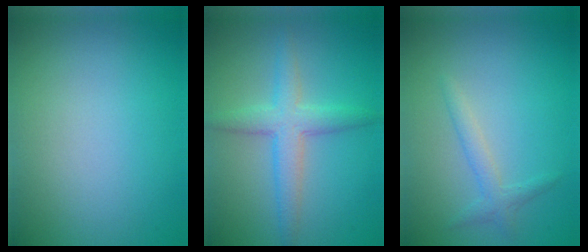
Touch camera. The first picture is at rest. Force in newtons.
{"total": 3.6, "press": 3.6, "slide": 0.1}
{"total": 1.6, "press": 1.6, "slide": 0.1}